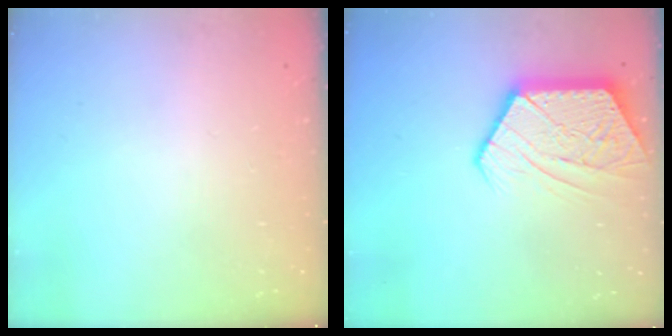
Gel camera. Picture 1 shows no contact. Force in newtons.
{"total": 13.8, "press": 13.8, "slide": 0.9}